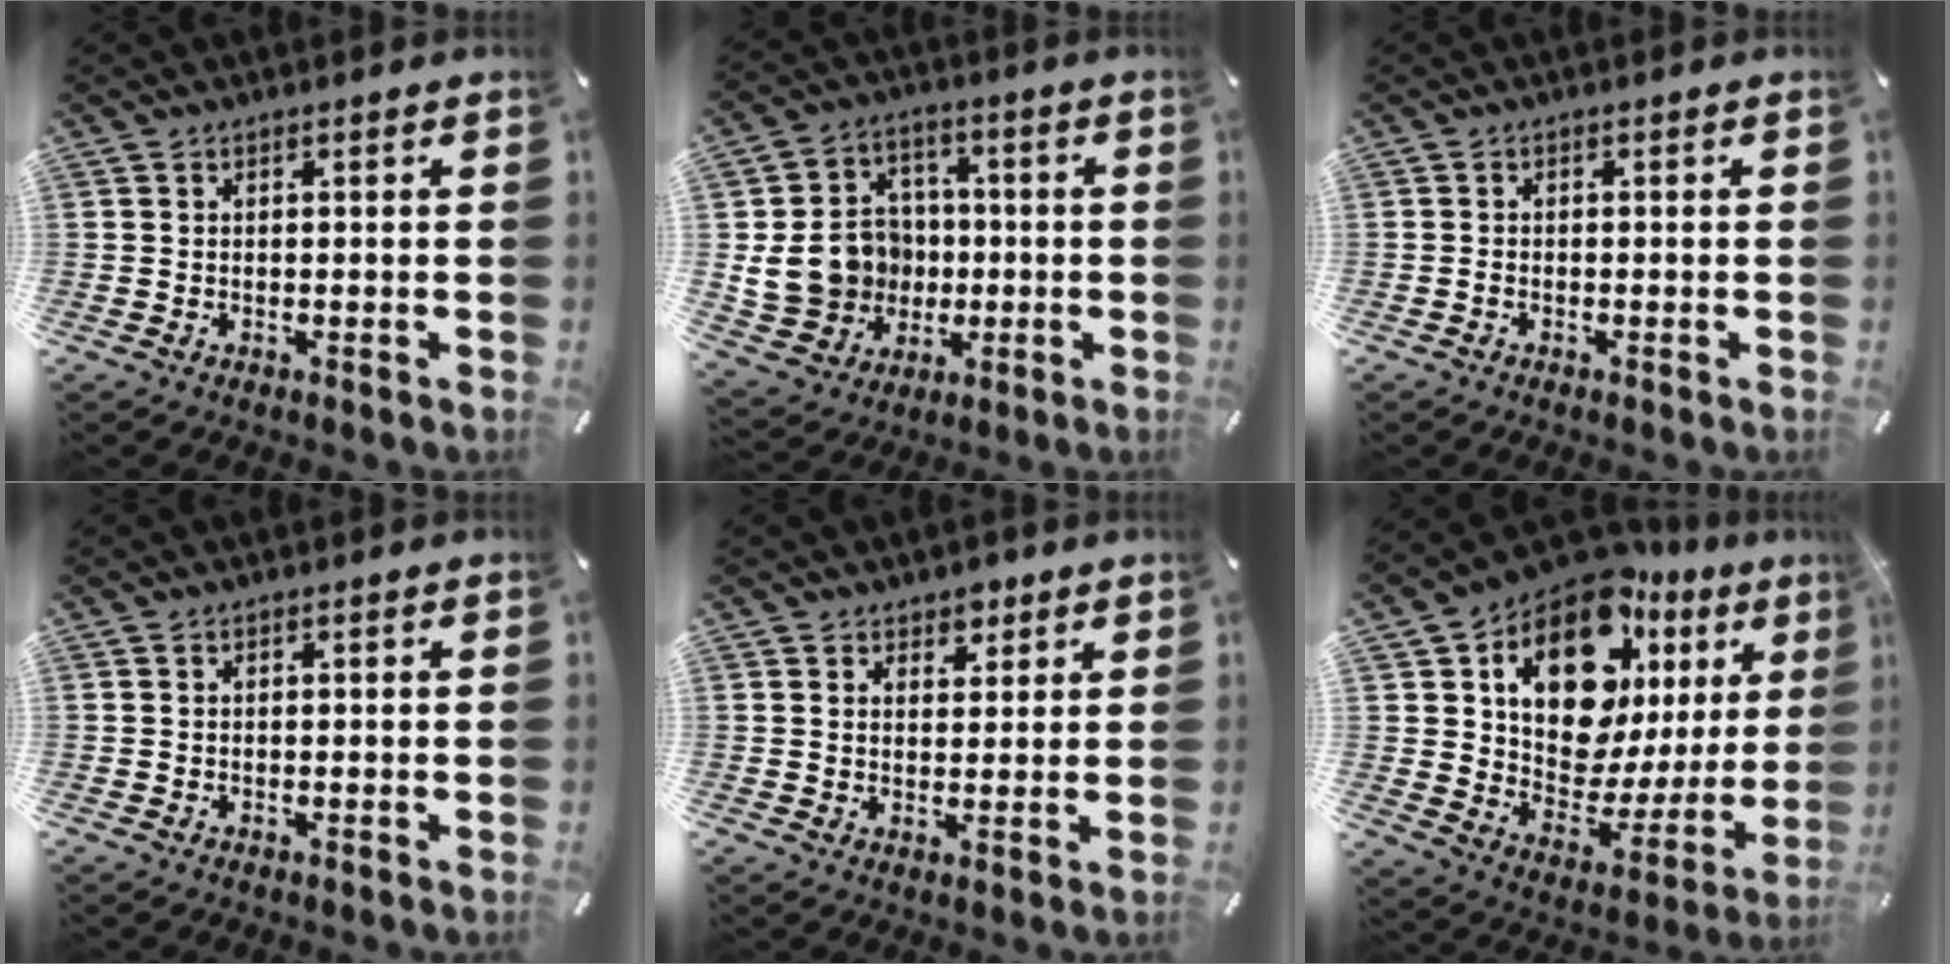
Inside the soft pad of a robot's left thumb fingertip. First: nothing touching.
{"total": 13.0, "force": [-0.8, 12.2, 4.4], "torque": [-0.109, 0.015, -0.002]}
{"total": 0.7, "force": [-0.4, 0.5, 0.4], "torque": [-0.008, 0.000, -0.008]}
{"total": 0.0}
{"total": 3.7, "force": [2.3, 2.9, 0.3], "torque": [0.015, -0.010, 0.035]}
{"total": 17.8, "force": [10.9, 9.9, 10.0], "torque": [-0.162, -0.089, 0.188]}